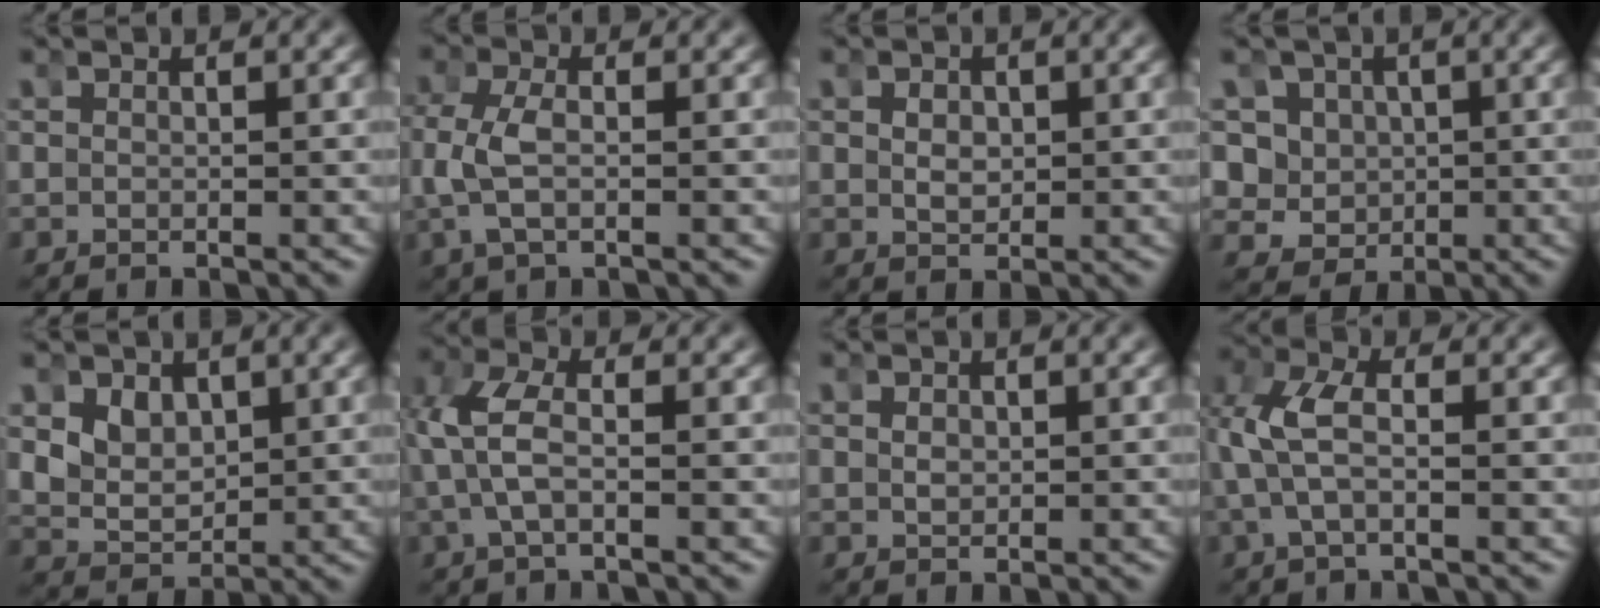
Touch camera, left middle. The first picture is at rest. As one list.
[{"total": 4.2, "force": [-0.1, 2.8, 3.1], "torque": [-0.099, -0.009, 0.006]}, {"total": 1.5, "force": [0.1, 1.0, 1.1], "torque": [-0.023, -0.007, 0.012]}, {"total": 10.2, "force": [0.2, 9.4, 3.9], "torque": [-0.109, -0.038, 0.011]}, {"total": 5.9, "force": [1.4, 5.1, 2.6], "torque": [-0.072, -0.015, 0.029]}, {"total": 4.6, "force": [0.2, 2.5, 3.8], "torque": [-0.100, 0.003, 0.002]}, {"total": 0.6, "force": [0.1, 0.3, 0.5], "torque": [-0.010, -0.004, 0.010]}, {"total": 4.0, "force": [0.3, 2.2, 3.4], "torque": [-0.091, 0.000, 0.005]}]